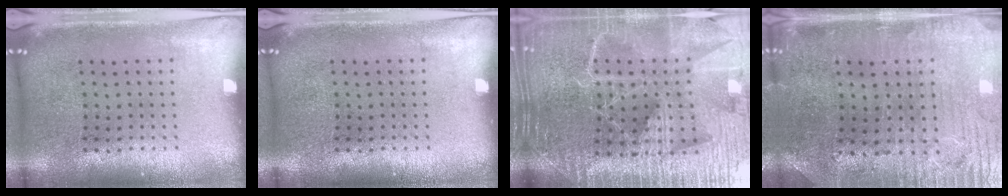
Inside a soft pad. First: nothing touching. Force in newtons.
{"total": 0.0}
{"total": 5.3, "press": 4.8, "slide": 2.3}
{"total": 1.3, "press": 1.2, "slide": 0.6}